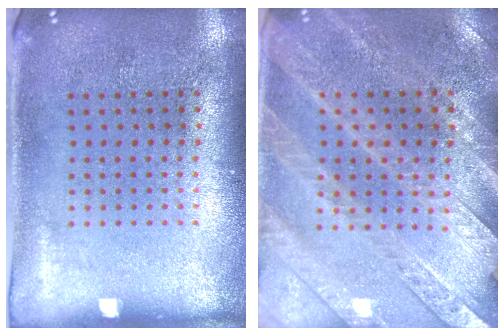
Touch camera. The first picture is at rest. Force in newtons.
{"total": 2.9, "press": 2.7, "slide": 1.1}